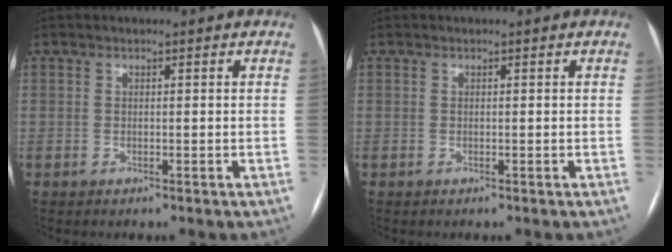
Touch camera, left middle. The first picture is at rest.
{"total": 0.0}